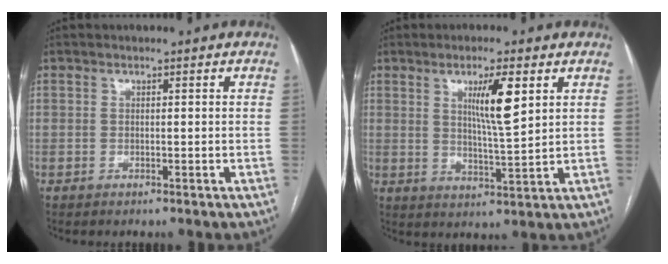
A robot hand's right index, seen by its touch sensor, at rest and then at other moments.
{"total": 7.3, "force": [2.9, 0.4, 6.7], "torque": [-0.118, -0.008, 0.050]}